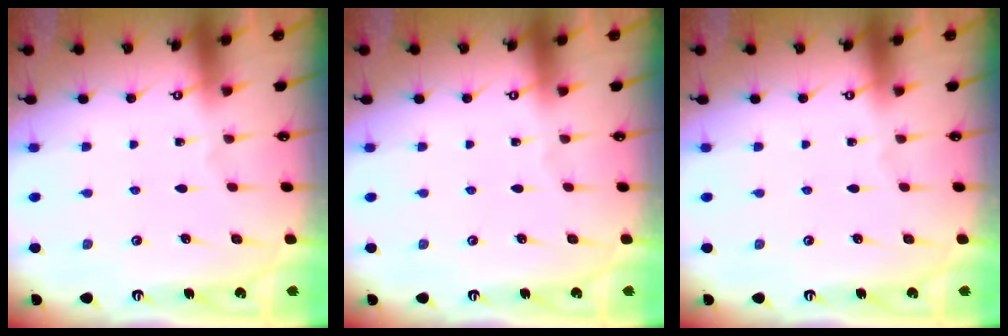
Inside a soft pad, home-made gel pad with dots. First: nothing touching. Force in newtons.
{"total": 0.0}
{"total": 0.0}